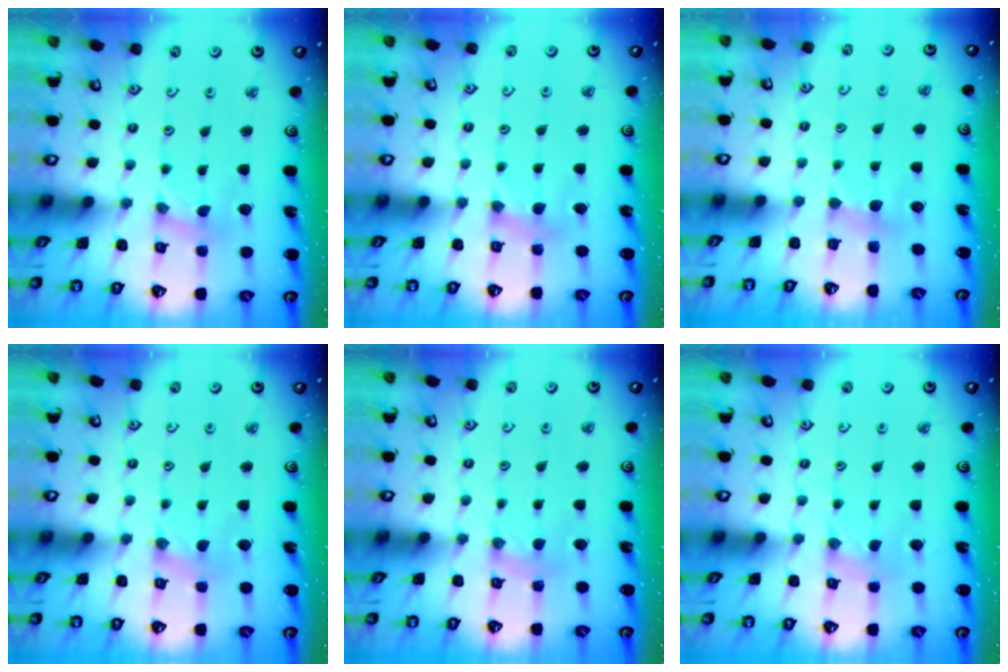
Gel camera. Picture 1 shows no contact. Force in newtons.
{"total": 4.8, "press": 4.8, "slide": 0.5}
{"total": 3.3, "press": 3.3, "slide": 0.6}
{"total": 1.1, "press": 1.1, "slide": 0.3}
{"total": 3.4, "press": 3.3, "slide": 0.4}
{"total": 0.0}